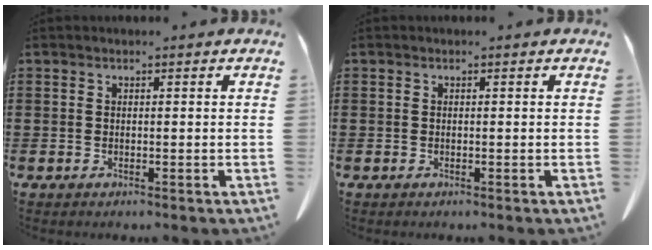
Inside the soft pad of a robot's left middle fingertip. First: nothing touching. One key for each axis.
{"total": 0.0}